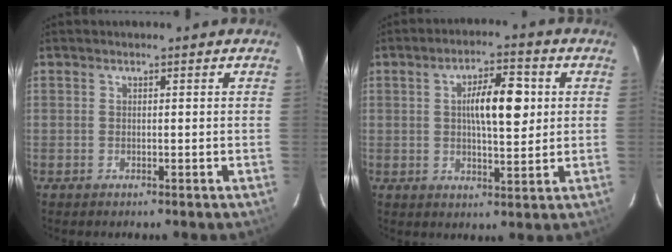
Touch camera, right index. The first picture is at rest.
{"total": 9.2, "force": [1.8, 2.9, 8.5], "torque": [-0.141, 0.015, 0.028]}